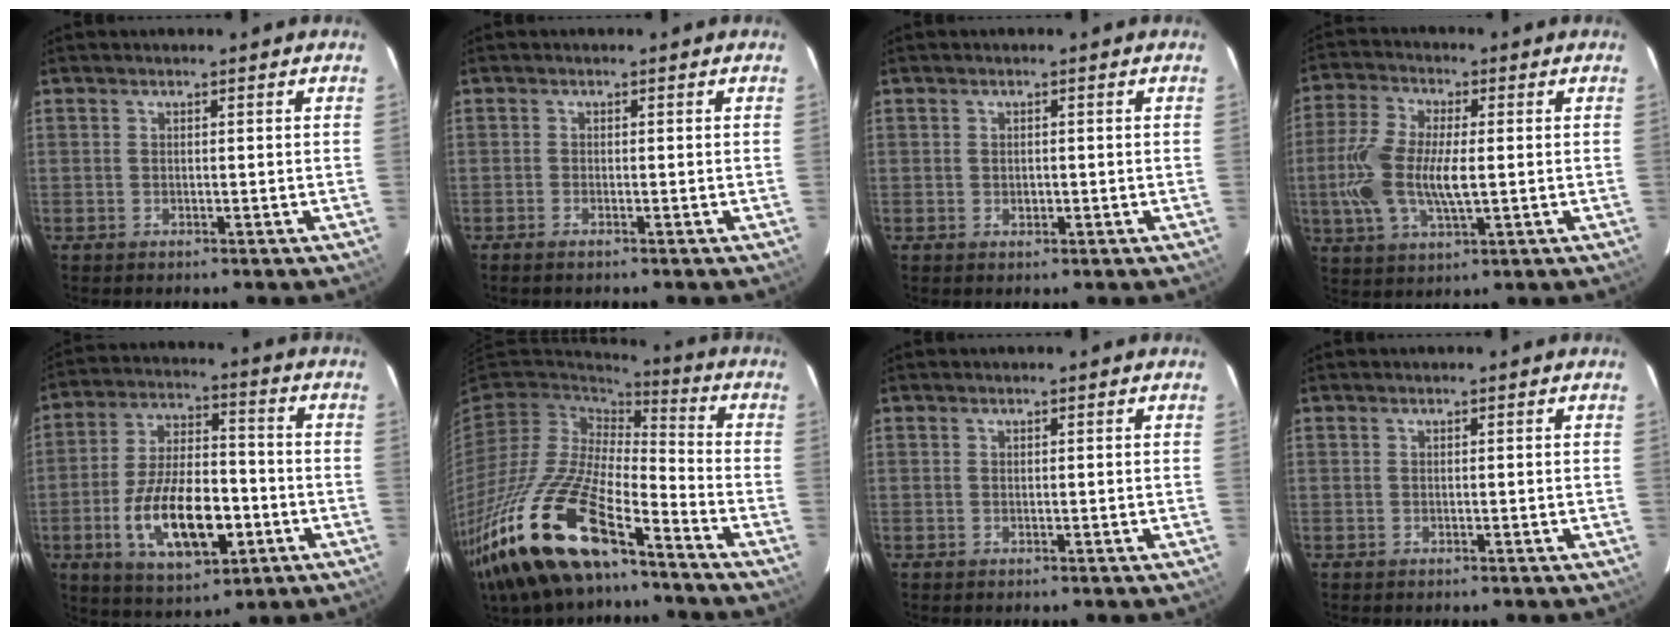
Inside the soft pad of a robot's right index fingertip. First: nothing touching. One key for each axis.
{"total": 1.0, "fx": -0.8, "fy": 0.1, "fz": 0.6, "tx": -0.016, "ty": -0.001, "tz": -0.018}
{"total": 1.2, "fx": 0.0, "fy": 1.1, "fz": 0.6, "tx": -0.008, "ty": 0.002, "tz": 0.001}
{"total": 12.0, "fx": -0.9, "fy": 4.8, "fz": 11.0, "tx": -0.239, "ty": 0.000, "tz": -0.017}
{"total": 16.8, "fx": -5.2, "fy": 7.4, "fz": 14.2, "tx": -0.280, "ty": -0.002, "tz": -0.079}
{"total": 24.3, "fx": -15.8, "fy": 8.1, "fz": 16.7, "tx": -0.354, "ty": -0.042, "tz": -0.296}
{"total": 0.0}
{"total": 0.0}